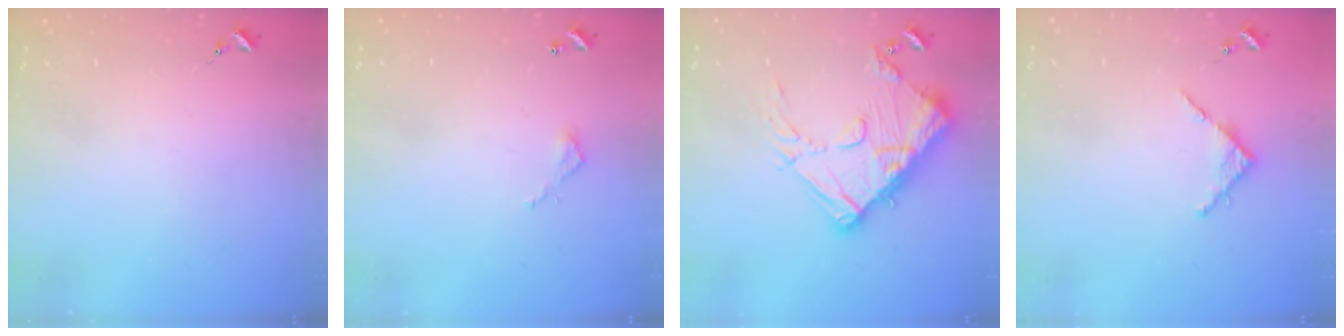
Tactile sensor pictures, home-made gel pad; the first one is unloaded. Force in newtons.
{"total": 3.7, "press": 3.7, "slide": 0.3}
{"total": 16.0, "press": 15.9, "slide": 1.7}
{"total": 4.3, "press": 4.3, "slide": 0.5}